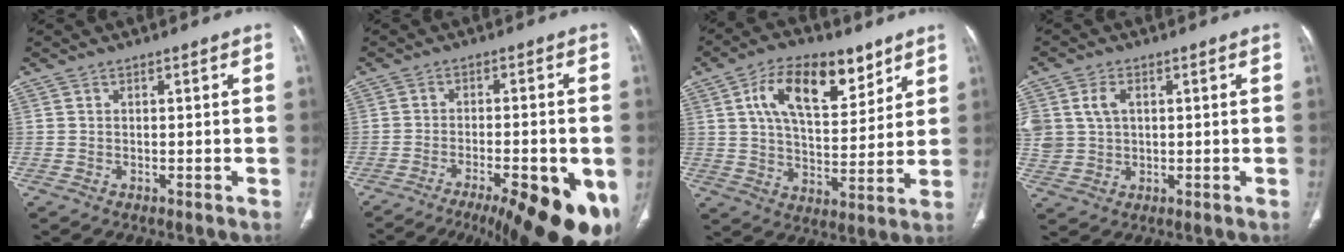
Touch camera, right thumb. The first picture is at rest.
{"total": 20.2, "force": [-10.5, 6.0, 16.2], "torque": [-0.179, 0.007, -0.144]}
{"total": 16.0, "force": [8.0, 8.1, 11.3], "torque": [-0.151, -0.026, 0.139]}
{"total": 7.9, "force": [2.0, 5.9, 4.9], "torque": [-0.111, 0.002, 0.049]}